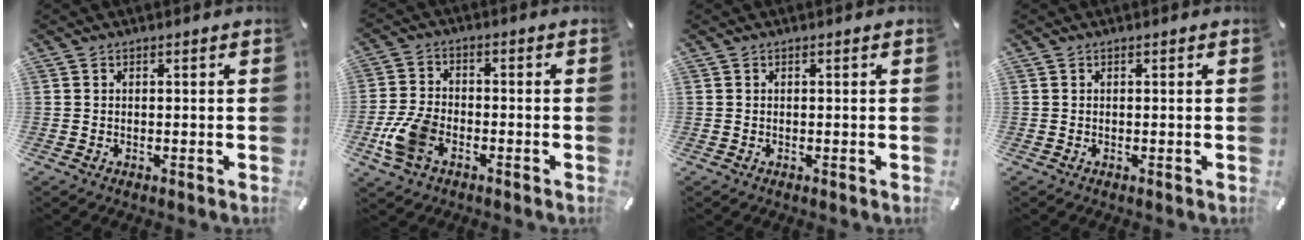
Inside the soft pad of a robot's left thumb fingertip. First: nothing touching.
{"total": 8.5, "force": [-3.7, 5.4, 5.5], "torque": [-0.129, 0.009, -0.070]}
{"total": 0.0}
{"total": 0.0}